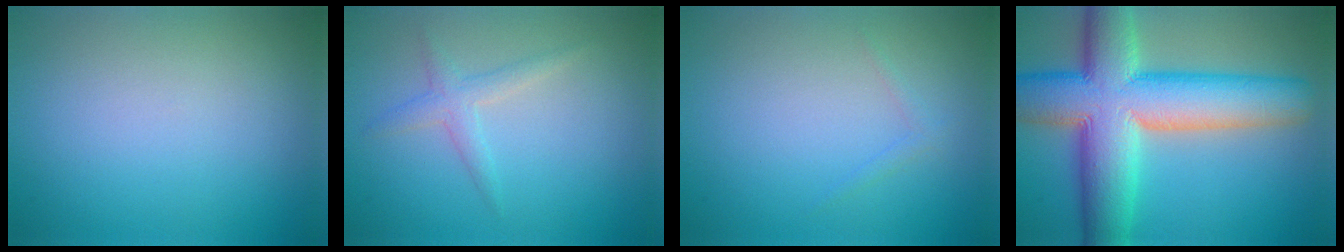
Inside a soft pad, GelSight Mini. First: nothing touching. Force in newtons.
{"total": 1.8, "press": 1.8, "slide": 0.1}
{"total": 0.7, "press": 0.7, "slide": 0.1}
{"total": 13.5, "press": 13.5, "slide": 0.7}